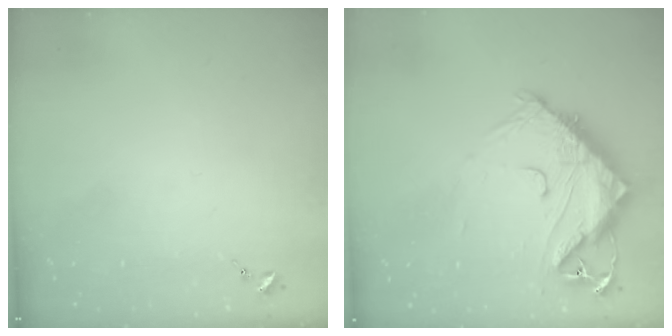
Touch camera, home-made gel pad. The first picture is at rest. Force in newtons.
{"total": 14.6, "press": 14.5, "slide": 1.1}